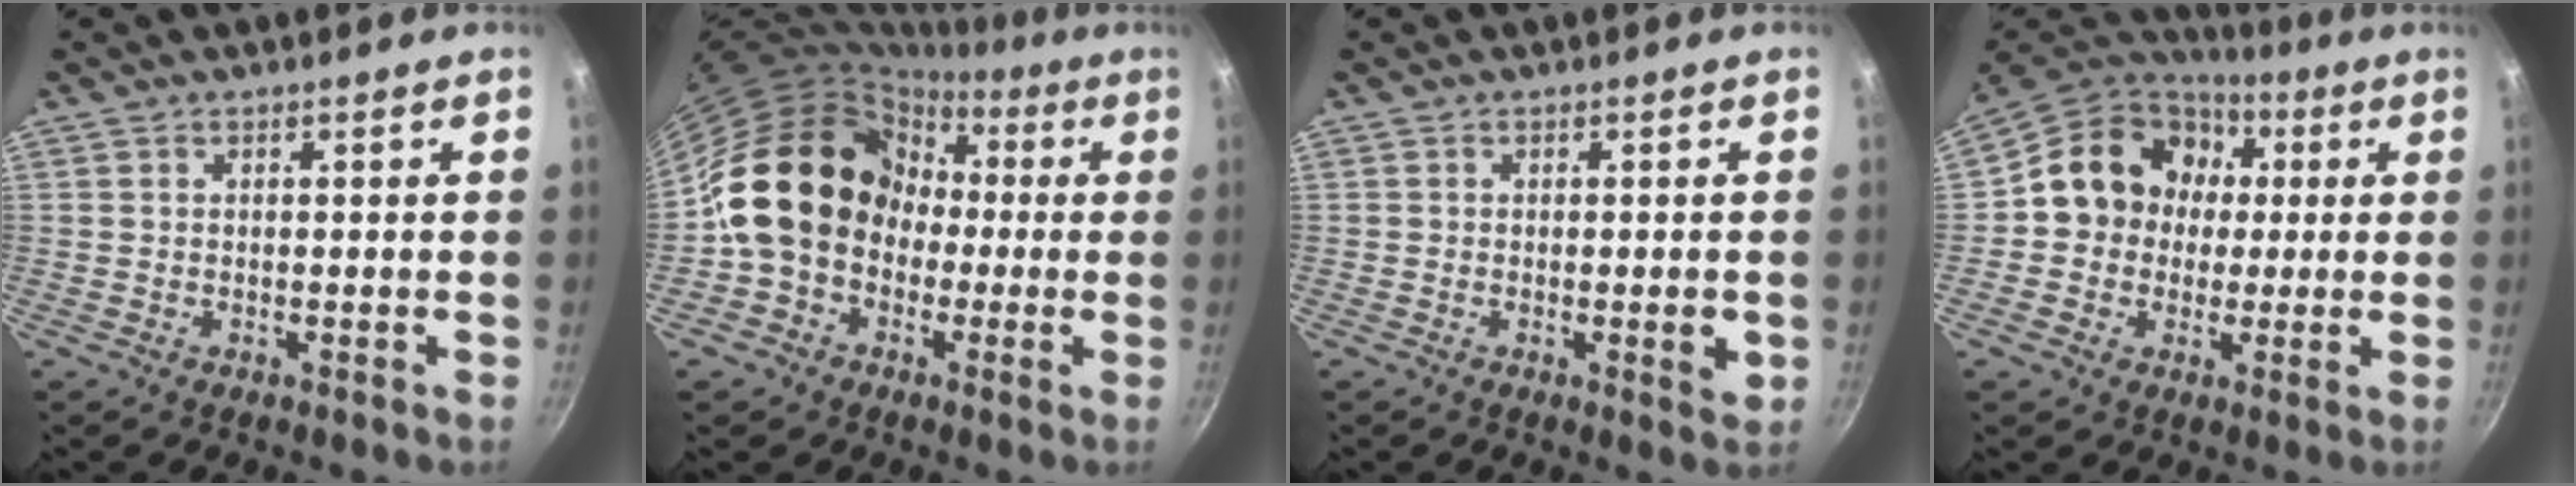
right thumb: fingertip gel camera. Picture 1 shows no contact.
{"total": 17.3, "force": [-0.5, 14.4, 9.5], "torque": [-0.123, 0.056, -0.017]}
{"total": 3.2, "force": [-0.5, 0.9, 3.0], "torque": [-0.045, -0.005, -0.009]}
{"total": 15.1, "force": [1.7, 13.3, 7.0], "torque": [-0.082, 0.033, 0.009]}